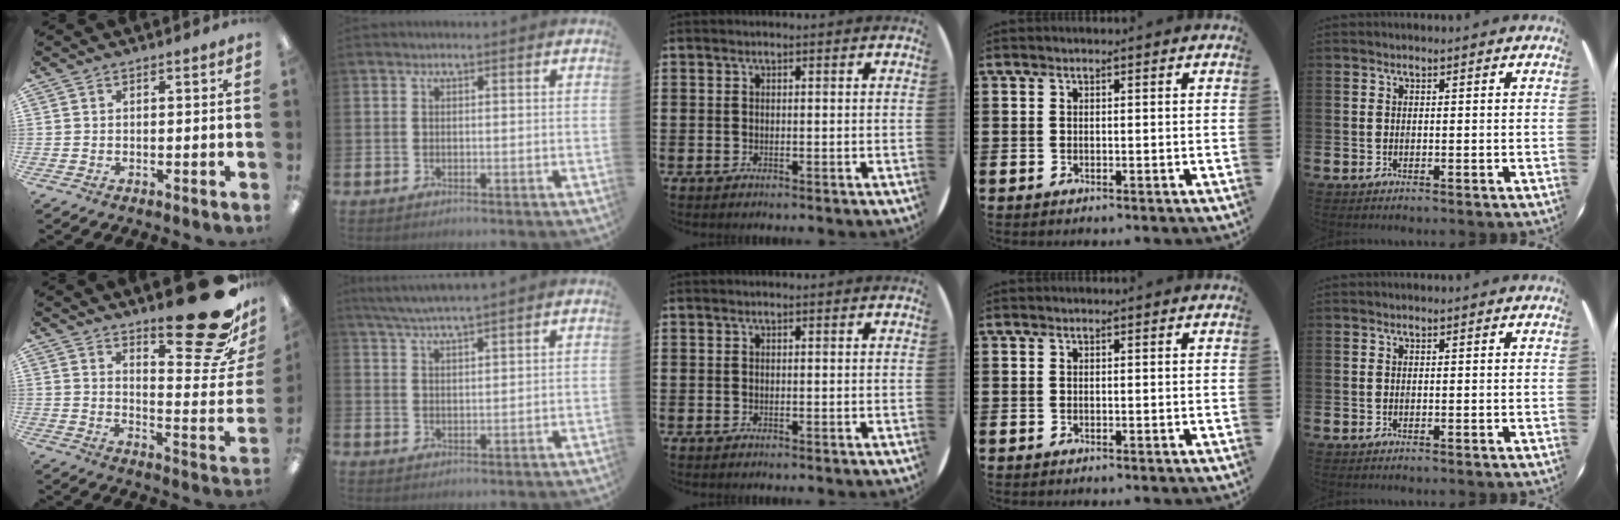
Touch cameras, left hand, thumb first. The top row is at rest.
{"thumb": {"total": 22.6, "force": [15.4, 6.9, 15.1], "torque": [-0.187, -0.117, 0.246]}, "index": {"total": 4.3, "force": [4.1, -0.3, 1.4], "torque": [-0.042, -0.011, 0.074]}}